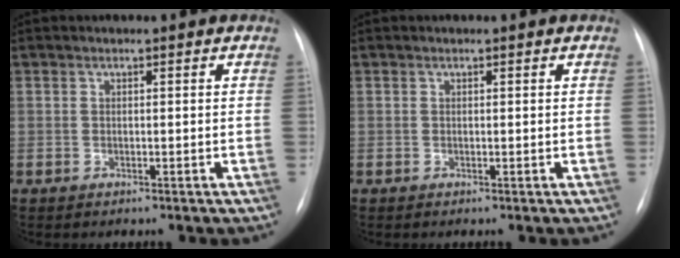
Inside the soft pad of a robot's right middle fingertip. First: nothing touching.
{"total": 0.0}